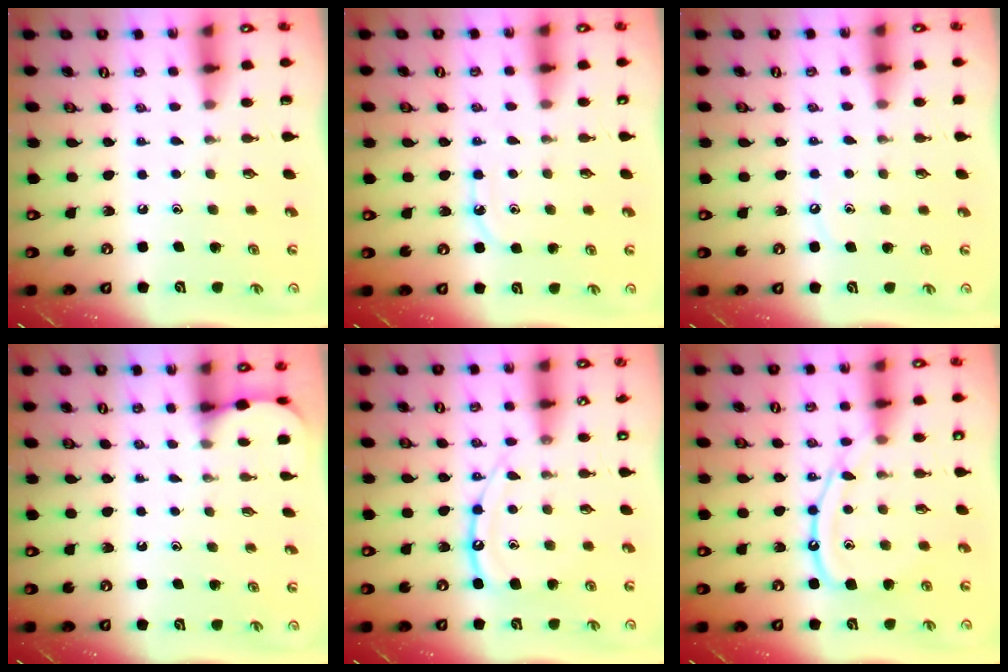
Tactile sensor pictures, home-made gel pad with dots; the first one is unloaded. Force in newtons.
{"total": 6.4, "press": 6.3, "slide": 0.8}
{"total": 3.4, "press": 3.3, "slide": 0.5}
{"total": 1.4, "press": 1.4, "slide": 0.1}
{"total": 12.4, "press": 12.3, "slide": 1.2}
{"total": 12.3, "press": 12.3, "slide": 1.1}